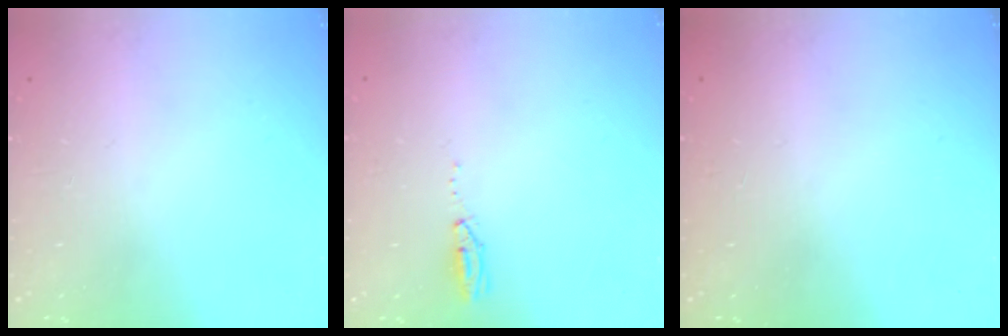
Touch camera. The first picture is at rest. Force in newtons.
{"total": 3.5, "press": 2.9, "slide": 2.0}
{"total": 0.0}